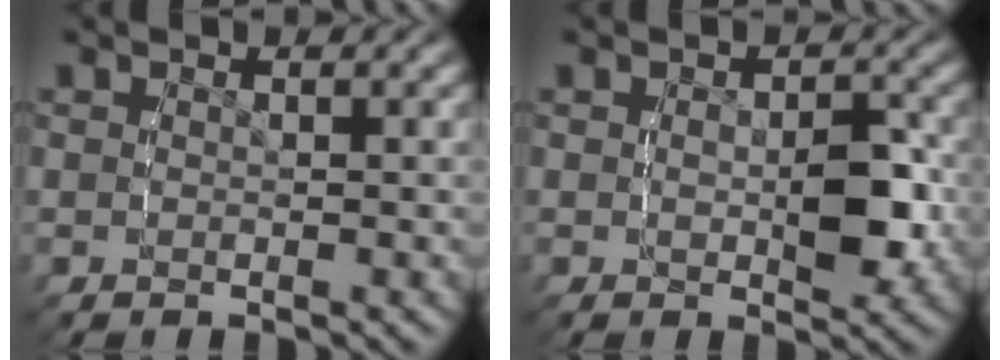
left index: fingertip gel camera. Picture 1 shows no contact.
{"total": 2.4, "force": [-0.1, 1.4, 2.0], "torque": [-0.030, -0.001, -0.004]}